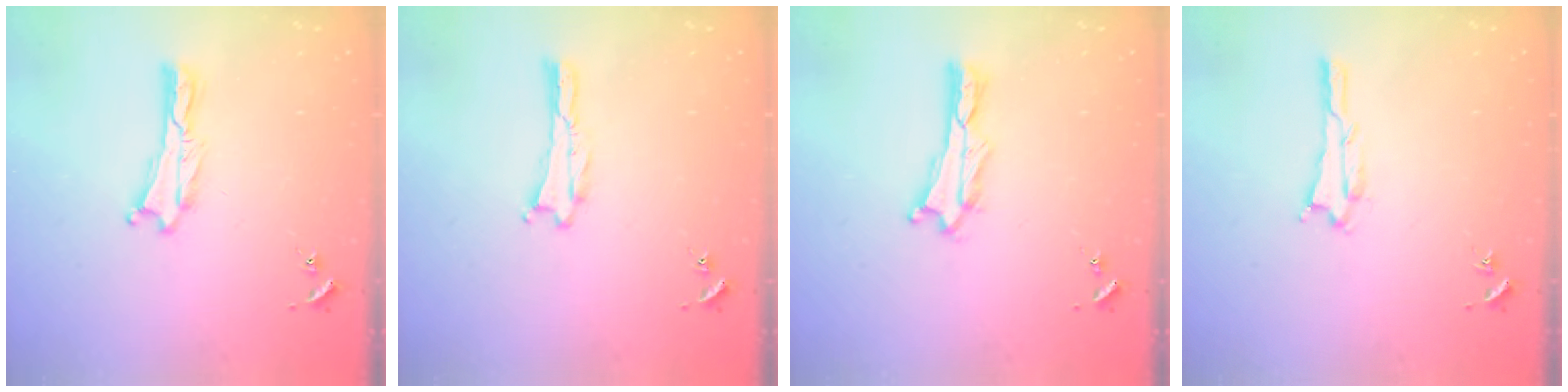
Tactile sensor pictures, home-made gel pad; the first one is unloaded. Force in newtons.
{"total": 0.0}
{"total": 0.9, "press": 0.9, "slide": 0.2}
{"total": 1.1, "press": 1.1, "slide": 0.1}